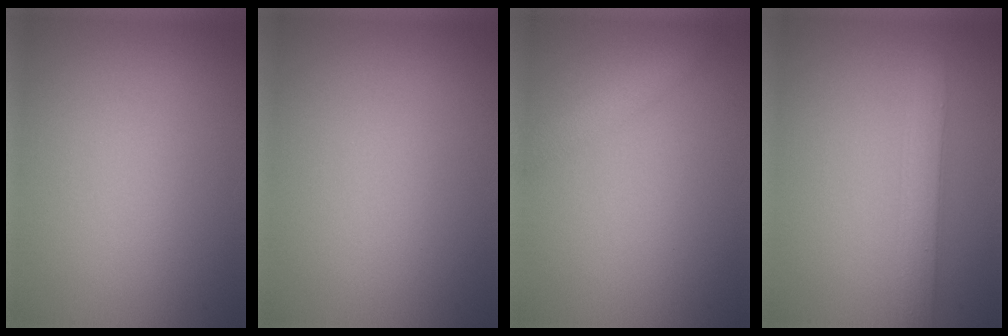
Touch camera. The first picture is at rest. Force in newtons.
{"total": 0.0}
{"total": 2.1, "press": 2.1, "slide": 0.1}
{"total": 2.6, "press": 2.6, "slide": 0.1}